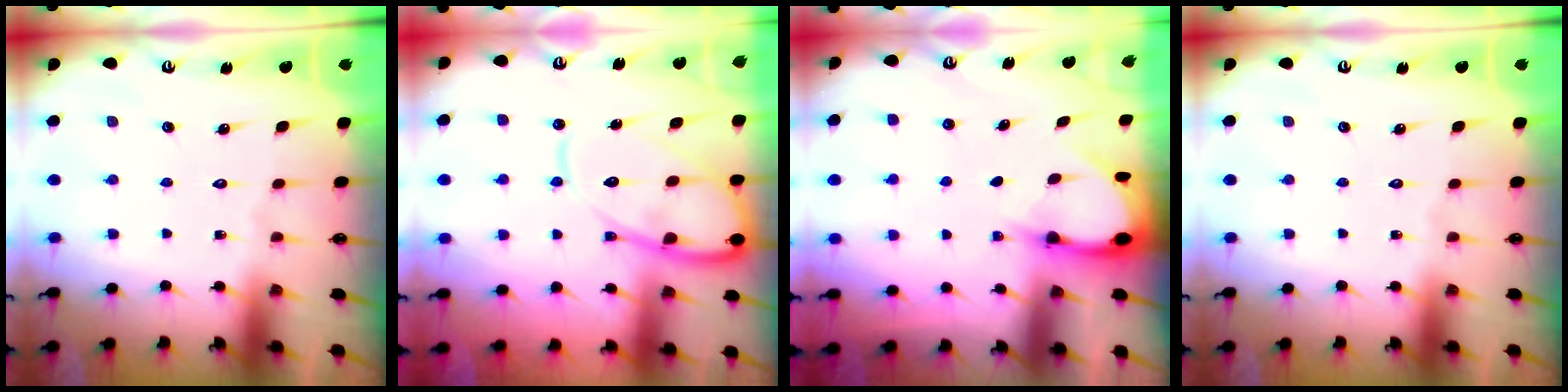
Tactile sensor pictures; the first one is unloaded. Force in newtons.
{"total": 13.2, "press": 13.1, "slide": 1.2}
{"total": 3.2, "press": 3.2, "slide": 0.3}
{"total": 0.0}